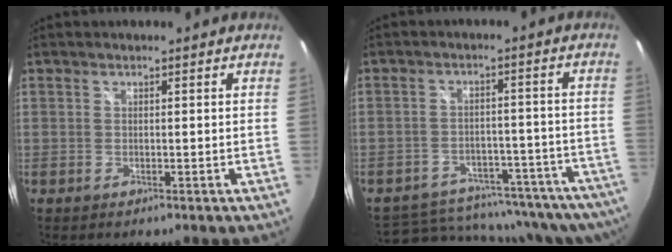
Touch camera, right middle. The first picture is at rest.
{"total": 23.8, "force": [-19.0, 10.2, 10.1], "torque": [-0.192, -0.009, -0.212]}